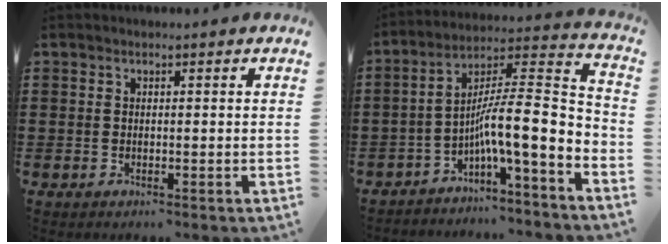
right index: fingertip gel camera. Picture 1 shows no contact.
{"total": 9.7, "force": [-3.4, 0.7, 9.1], "torque": [-0.154, -0.039, -0.077]}